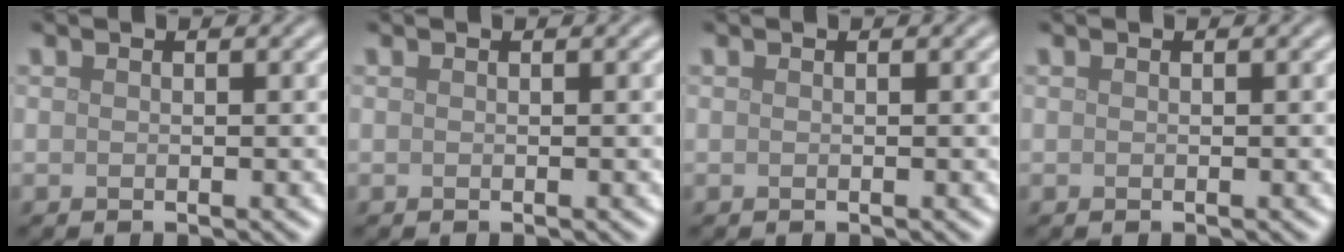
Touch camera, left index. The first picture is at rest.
{"total": 0.0}
{"total": 0.0}
{"total": 0.0}